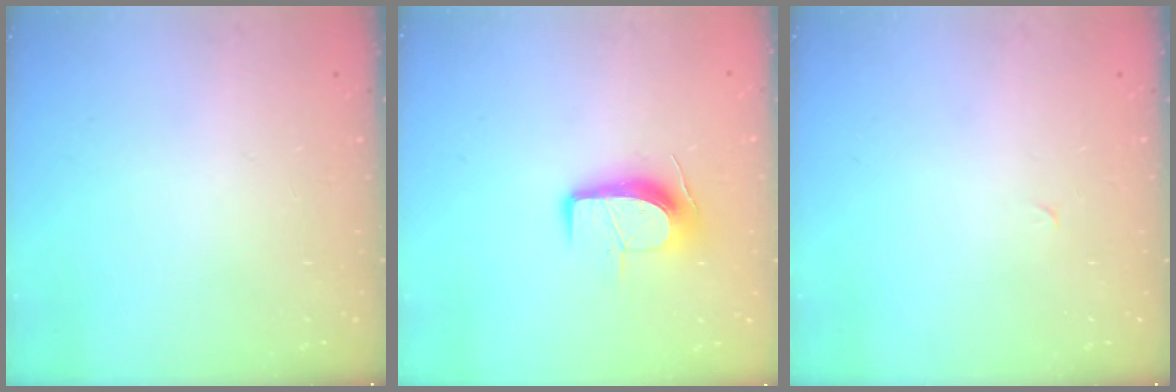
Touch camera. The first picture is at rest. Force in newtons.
{"total": 10.2, "press": 10.2, "slide": 0.8}
{"total": 0.0}